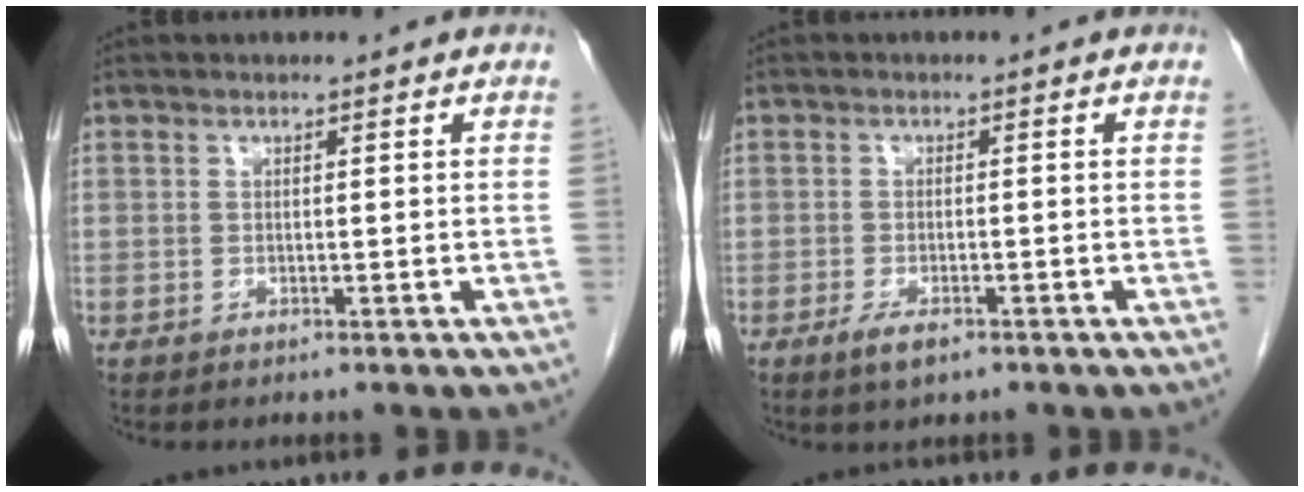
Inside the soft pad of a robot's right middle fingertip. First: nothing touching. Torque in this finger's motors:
{"motor_torque": [0.61, -0.44, 0.23, 0.05]}